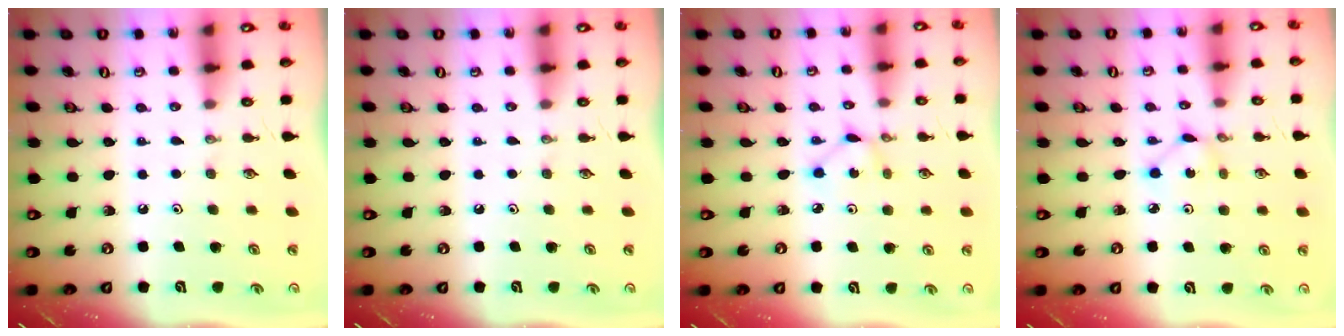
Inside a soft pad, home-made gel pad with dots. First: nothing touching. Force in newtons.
{"total": 0.0}
{"total": 1.9, "press": 1.9, "slide": 0.2}
{"total": 2.0, "press": 1.9, "slide": 0.2}